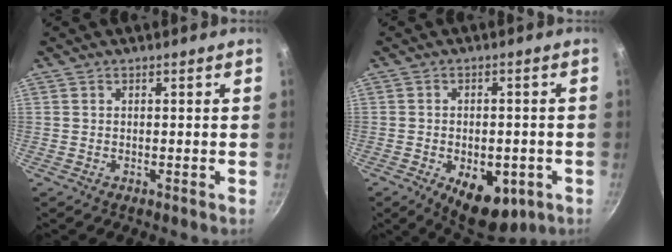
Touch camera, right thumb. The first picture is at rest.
{"total": 11.6, "force": [-4.3, 6.6, 8.6], "torque": [-0.084, 0.006, -0.048]}